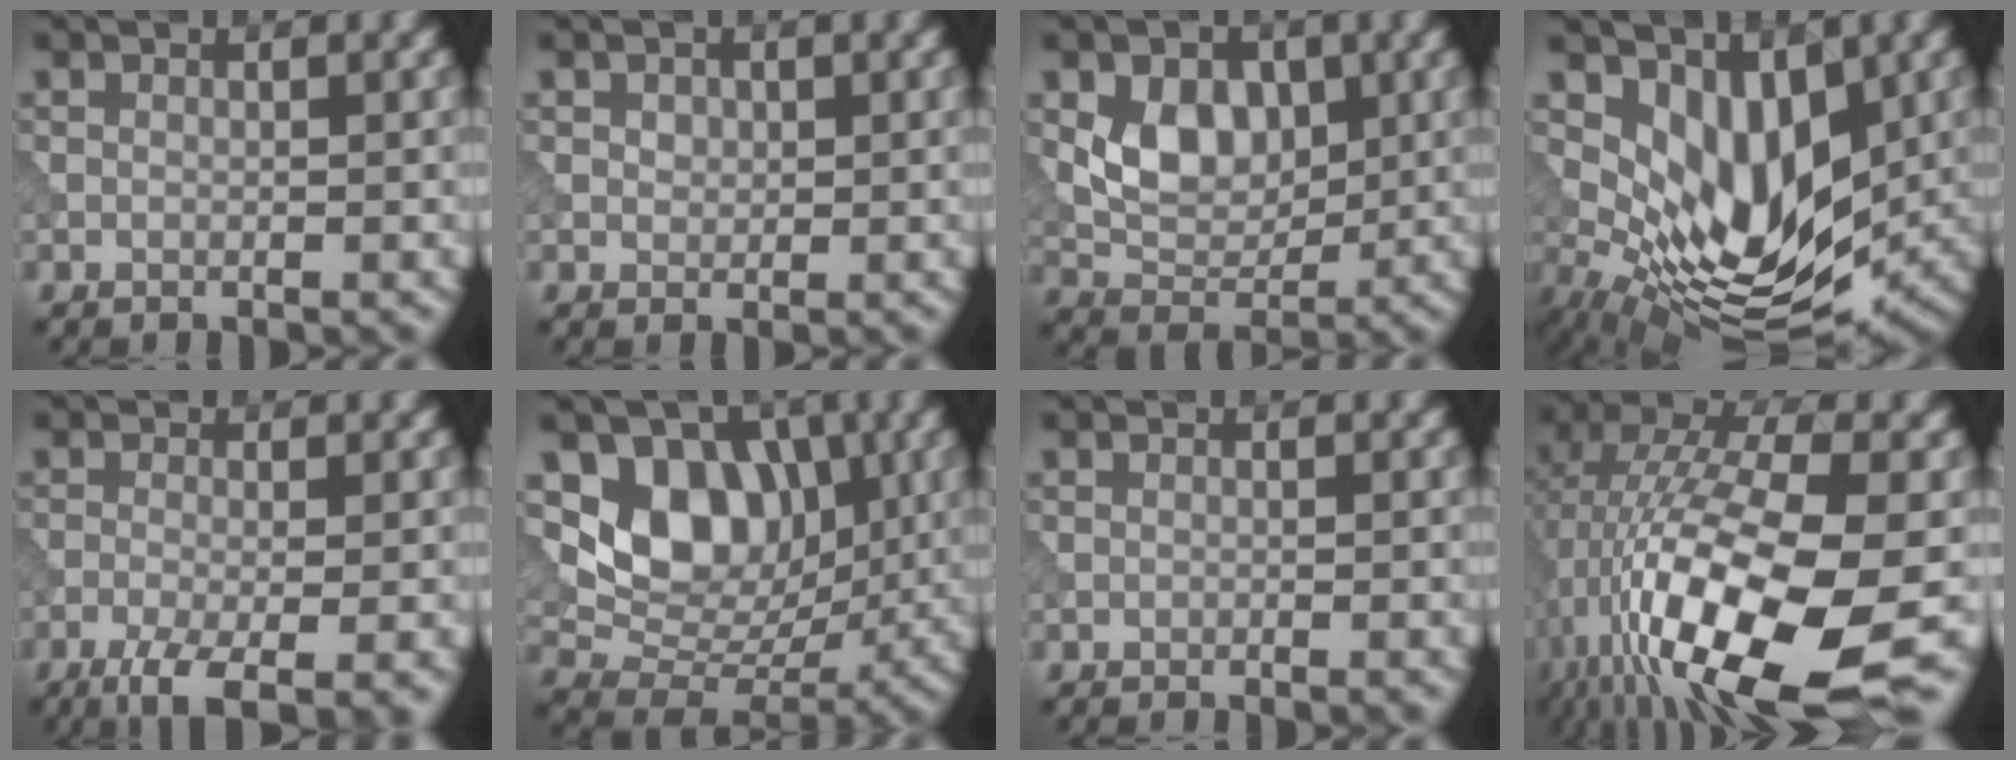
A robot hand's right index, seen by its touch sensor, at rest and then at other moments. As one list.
[{"total": 1.1, "force": [0.6, 0.9, 0.3], "torque": [-0.007, 0.000, 0.014]}, {"total": 4.9, "force": [1.2, 3.7, 3.1], "torque": [-0.055, -0.005, 0.025]}, {"total": 8.1, "force": [1.8, 4.5, 6.4], "torque": [-0.117, -0.019, 0.040]}, {"total": 5.1, "force": [-2.9, 1.4, 4.0], "torque": [-0.076, -0.005, -0.053]}, {"total": 8.0, "force": [2.0, 6.3, 4.5], "torque": [-0.071, -0.015, 0.035]}, {"total": 1.0, "force": [-0.4, 0.3, 0.8], "torque": [-0.007, -0.002, -0.008]}, {"total": 16.6, "force": [-4.1, 5.9, 15.0], "torque": [-0.283, 0.008, -0.069]}]